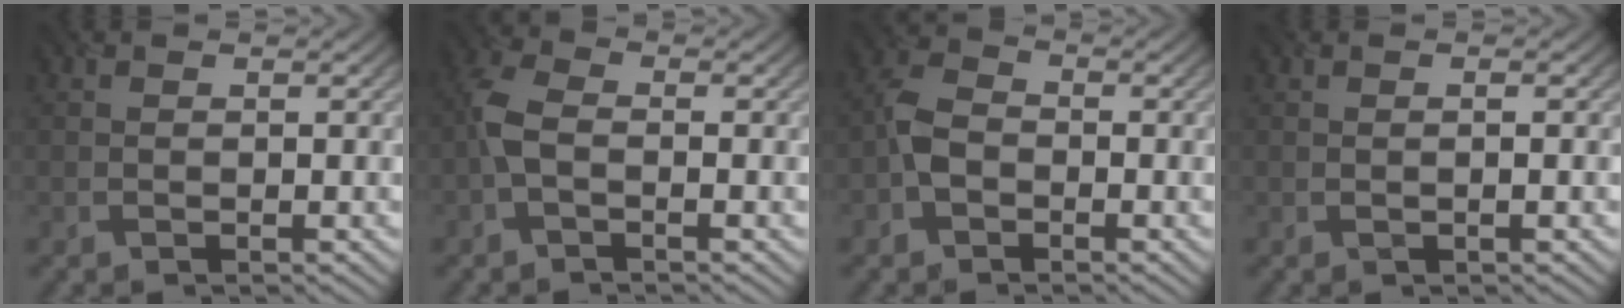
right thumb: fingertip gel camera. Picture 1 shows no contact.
{"total": 3.7, "force": [-1.0, 2.0, 2.9], "torque": [-0.081, 0.006, -0.030]}
{"total": 3.9, "force": [-1.6, 2.8, 2.2], "torque": [-0.054, 0.004, -0.044]}
{"total": 0.7, "force": [0.0, 0.1, 0.7], "torque": [-0.013, 0.000, 0.000]}